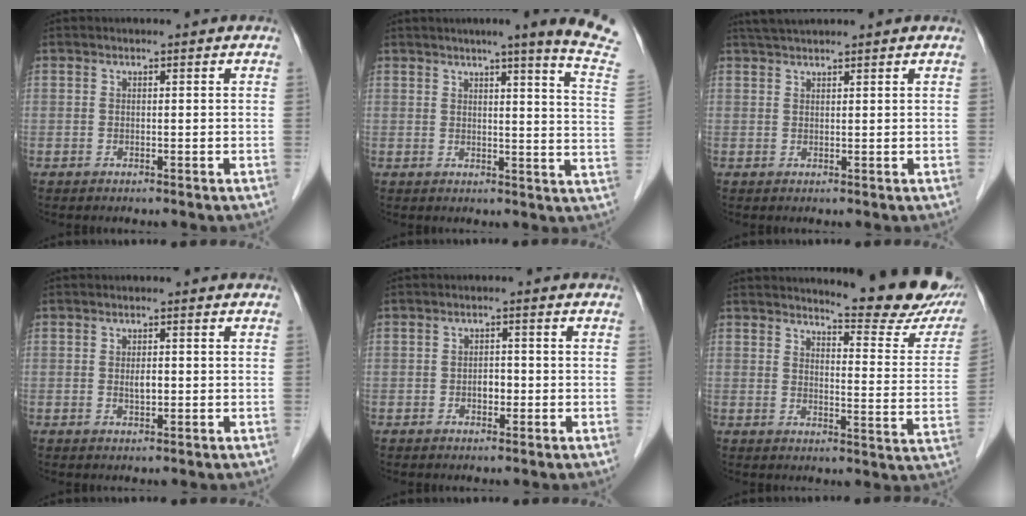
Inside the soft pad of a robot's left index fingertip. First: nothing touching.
{"total": 13.4, "force": [10.8, -1.9, 7.7], "torque": [-0.099, -0.054, 0.106]}
{"total": 3.0, "force": [2.8, -0.2, 1.1], "torque": [-0.018, 0.021, 0.052]}
{"total": 1.7, "force": [-0.1, 0.7, 1.5], "torque": [-0.028, 0.000, 0.000]}
{"total": 1.9, "force": [-0.6, 1.2, 1.4], "torque": [-0.019, 0.005, -0.009]}
{"total": 14.8, "force": [13.4, 1.5, 6.0], "torque": [-0.070, -0.066, 0.145]}